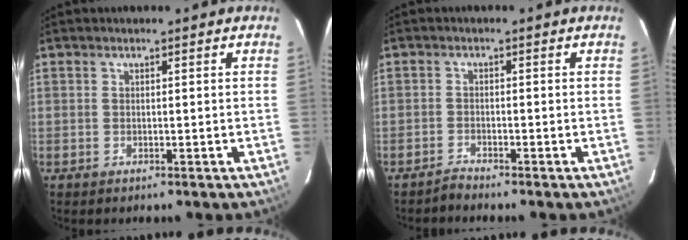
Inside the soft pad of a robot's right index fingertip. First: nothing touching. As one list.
[{"total": 1.5, "force": [-1.5, -0.2, 0.0], "torque": [0.000, -0.003, -0.033]}]